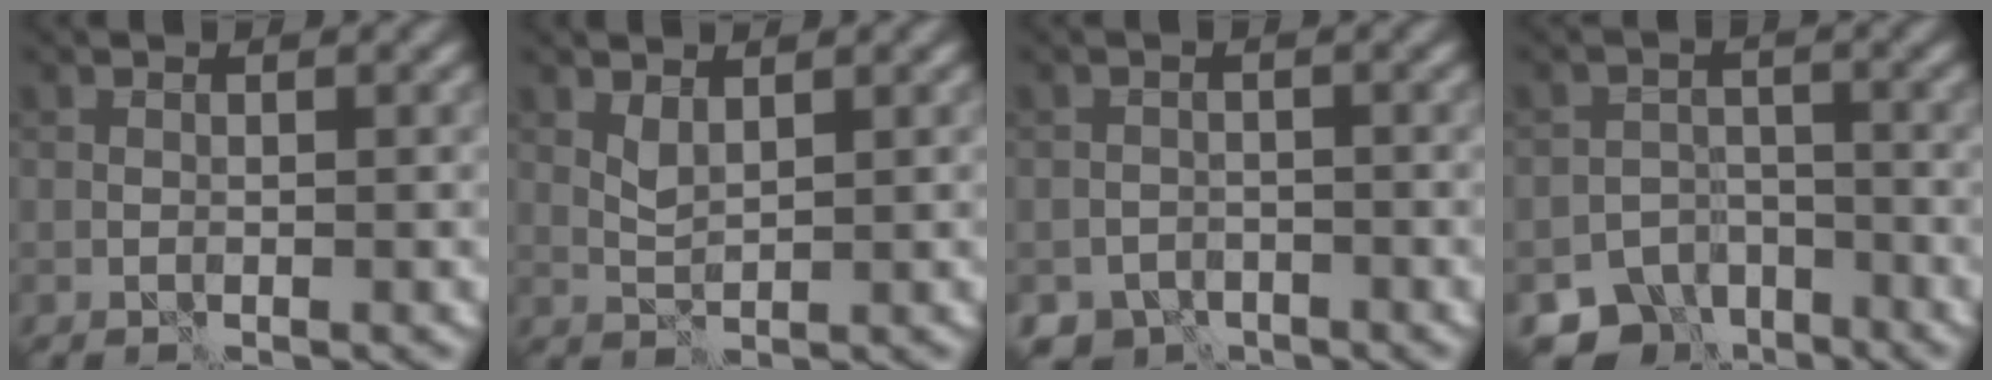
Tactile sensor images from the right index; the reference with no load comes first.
{"total": 1.3, "force": [0.8, 0.5, 0.9], "torque": [-0.025, -0.001, 0.022]}
{"total": 3.8, "force": [-3.2, 2.1, 0.6], "torque": [0.005, -0.001, -0.051]}
{"total": 6.7, "force": [-5.2, 4.0, 1.5], "torque": [-0.005, -0.016, -0.075]}